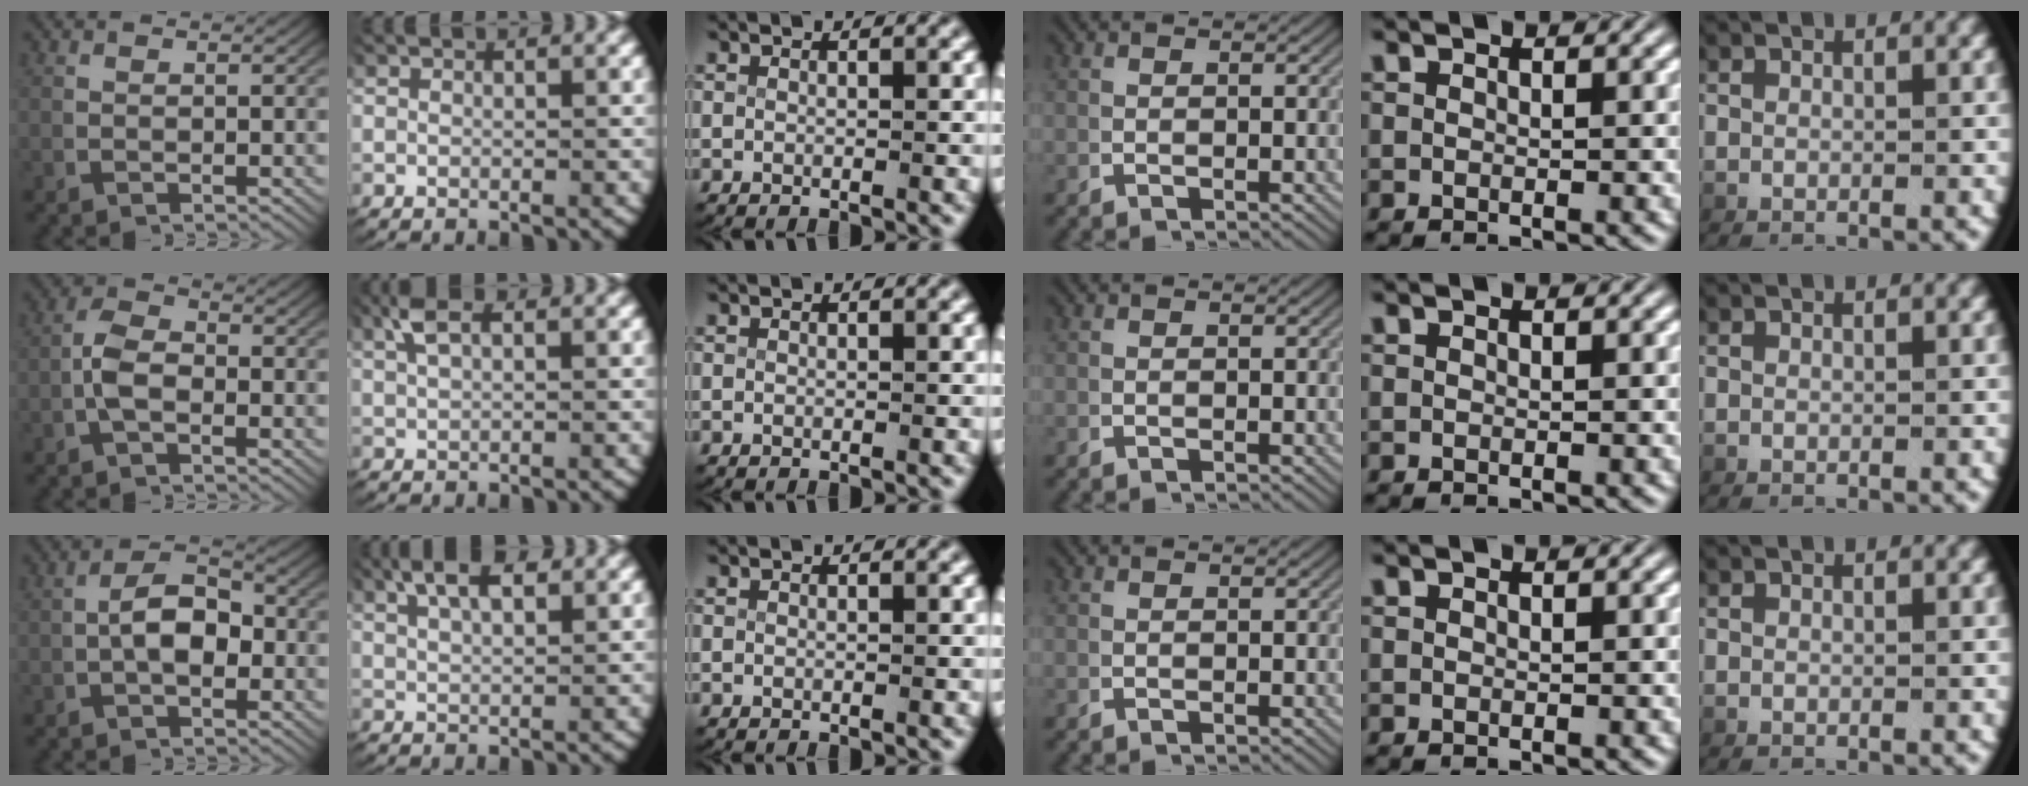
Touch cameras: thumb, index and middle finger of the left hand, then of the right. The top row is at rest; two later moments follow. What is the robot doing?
{"motion": "lift_and_place", "object": "key"}